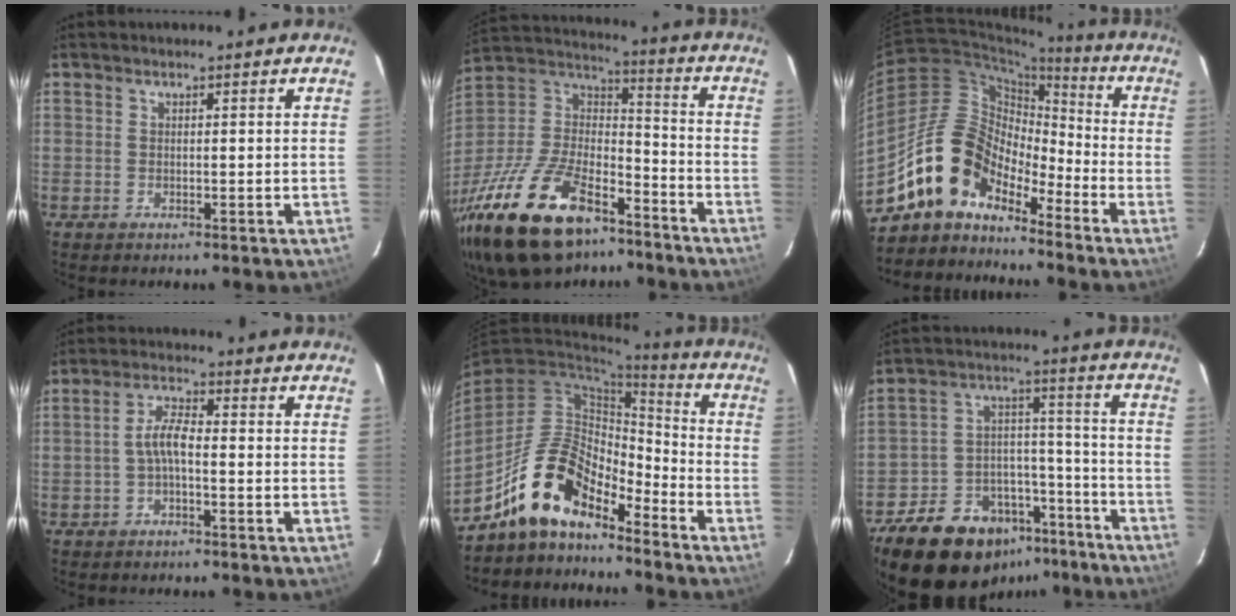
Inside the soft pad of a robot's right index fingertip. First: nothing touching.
{"total": 32.4, "force": [-21.2, 14.9, 19.4], "torque": [-0.407, -0.022, -0.344]}
{"total": 12.5, "force": [-10.0, 6.2, 4.3], "torque": [-0.074, 0.032, -0.198]}
{"total": 4.0, "force": [-1.3, 1.1, 3.6], "torque": [-0.077, 0.013, -0.027]}
{"total": 14.3, "force": [-11.2, 5.3, 7.1], "torque": [-0.140, 0.019, -0.211]}
{"total": 21.8, "force": [-15.9, 12.0, 8.7], "torque": [-0.187, 0.053, -0.222]}